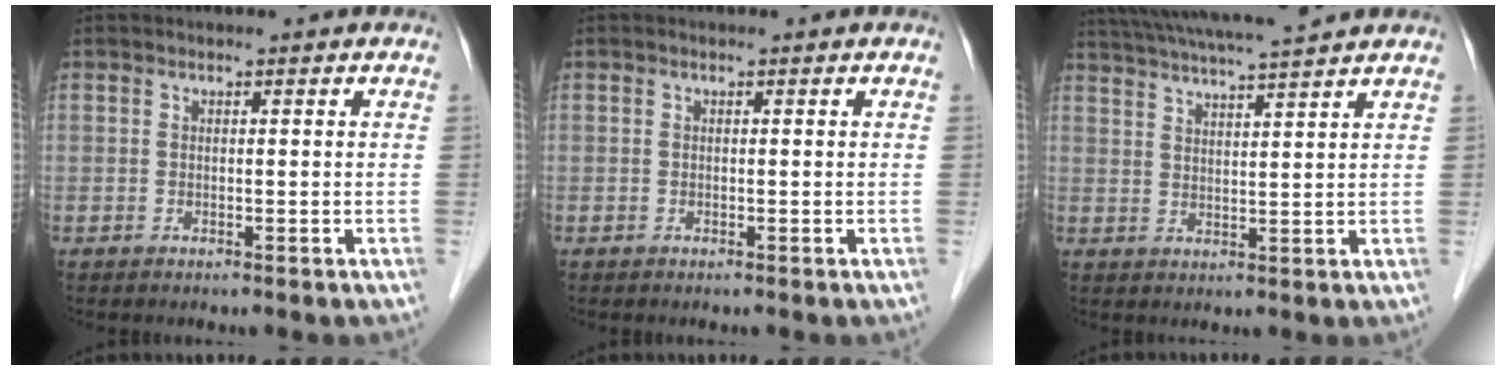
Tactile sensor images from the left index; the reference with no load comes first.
{"total": 0.0}
{"total": 12.6, "force": [11.2, -0.3, 5.7], "torque": [-0.106, 0.025, 0.172]}